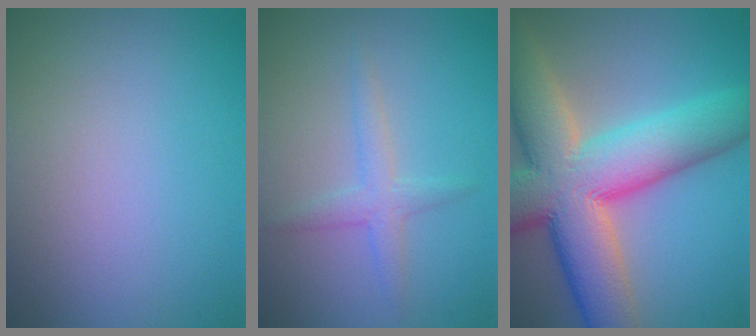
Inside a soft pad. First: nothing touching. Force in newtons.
{"total": 2.0, "press": 2.0, "slide": 0.1}
{"total": 13.7, "press": 13.7, "slide": 0.9}